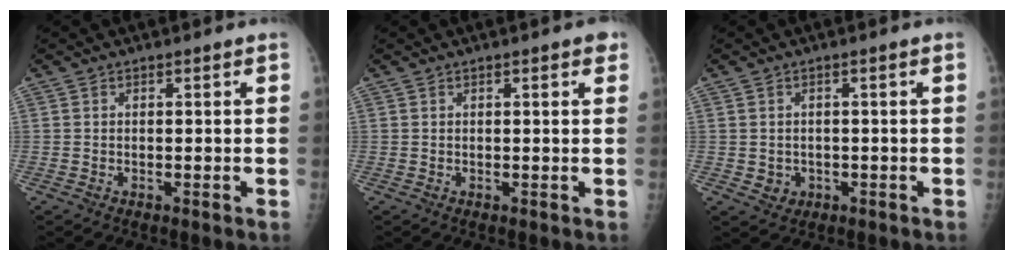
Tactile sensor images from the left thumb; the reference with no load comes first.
{"total": 1.9, "force": [0.9, 0.5, 1.6], "torque": [-0.018, 0.000, 0.009]}
{"total": 2.4, "force": [-0.4, 2.2, 0.9], "torque": [-0.003, 0.002, 0.002]}